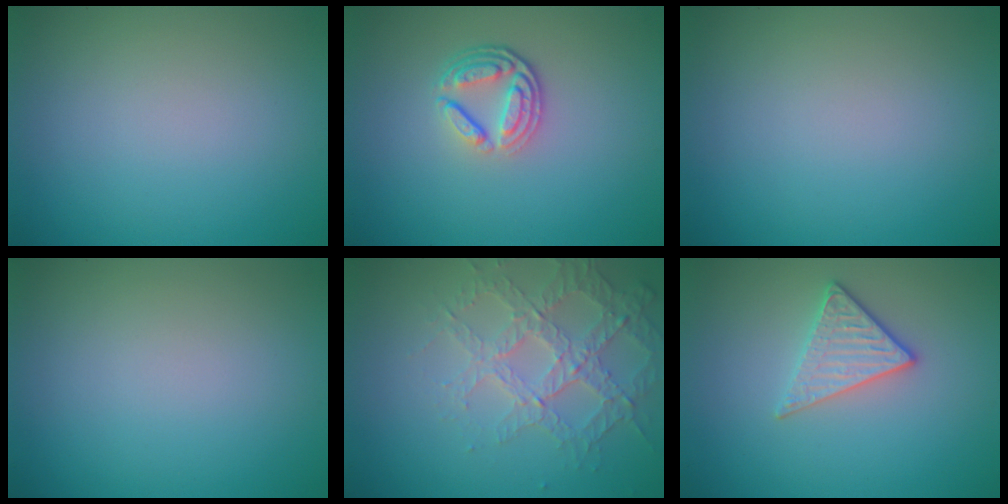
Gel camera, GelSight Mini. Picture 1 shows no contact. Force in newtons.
{"total": 3.8, "press": 2.8, "slide": 2.5}
{"total": 0.0}
{"total": 0.0}
{"total": 3.6, "press": 3.4, "slide": 1.4}
{"total": 2.8, "press": 2.5, "slide": 1.3}